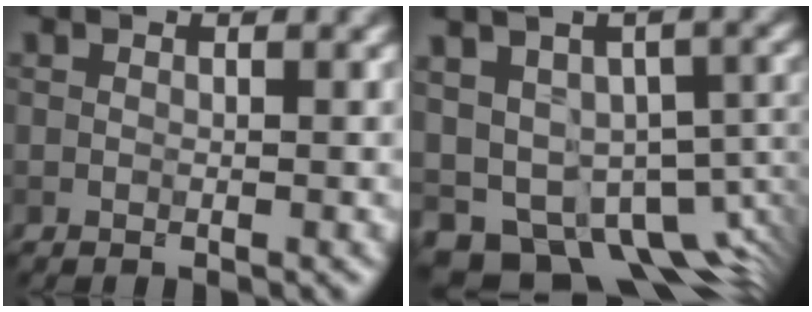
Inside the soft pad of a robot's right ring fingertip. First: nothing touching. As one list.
[{"total": 12.5, "force": [-5.1, 8.1, 8.0], "torque": [-0.127, -0.017, -0.038]}]